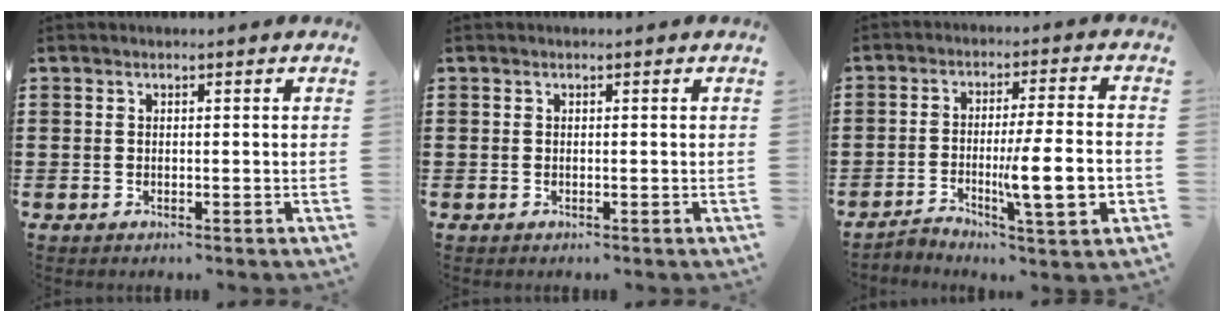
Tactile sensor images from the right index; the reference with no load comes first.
{"total": 0.0}
{"total": 10.1, "force": [-3.0, 1.5, 9.5], "torque": [-0.156, -0.007, -0.052]}